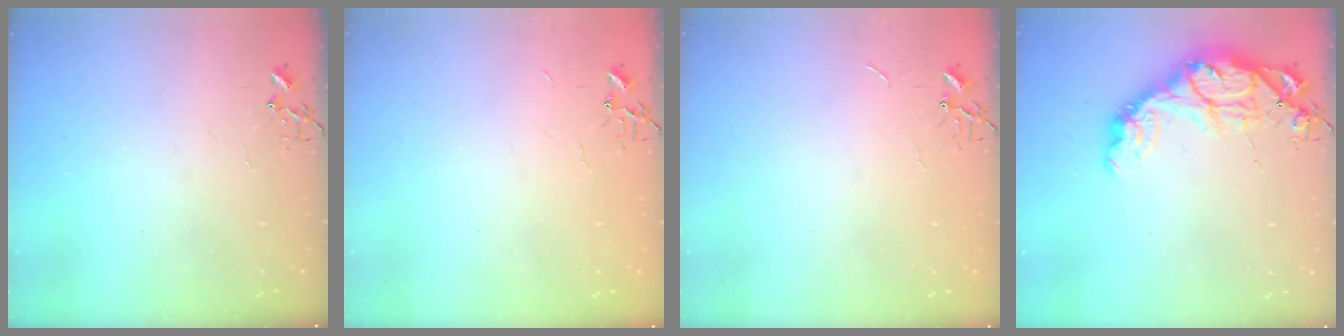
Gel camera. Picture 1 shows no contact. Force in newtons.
{"total": 1.9, "press": 1.9, "slide": 0.3}
{"total": 0.8, "press": 0.8, "slide": 0.2}
{"total": 14.8, "press": 14.8, "slide": 1.2}